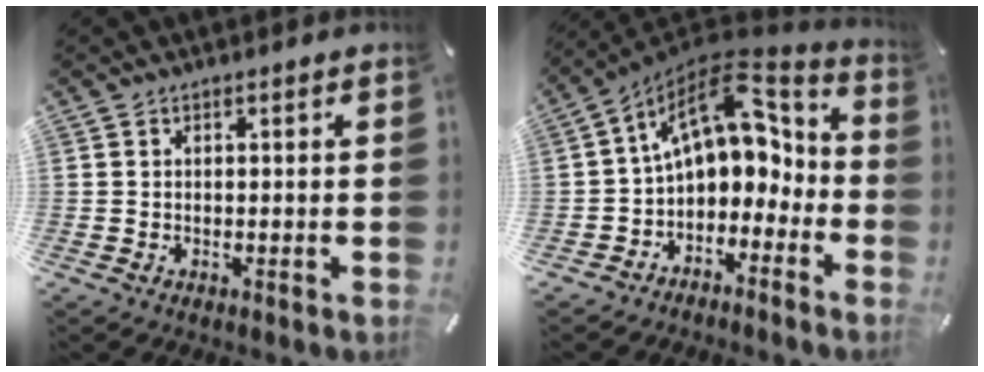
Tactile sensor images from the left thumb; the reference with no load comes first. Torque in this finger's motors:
{"motor_torque": [0.08, 1.85, 1.34, 1.24, 0.44]}